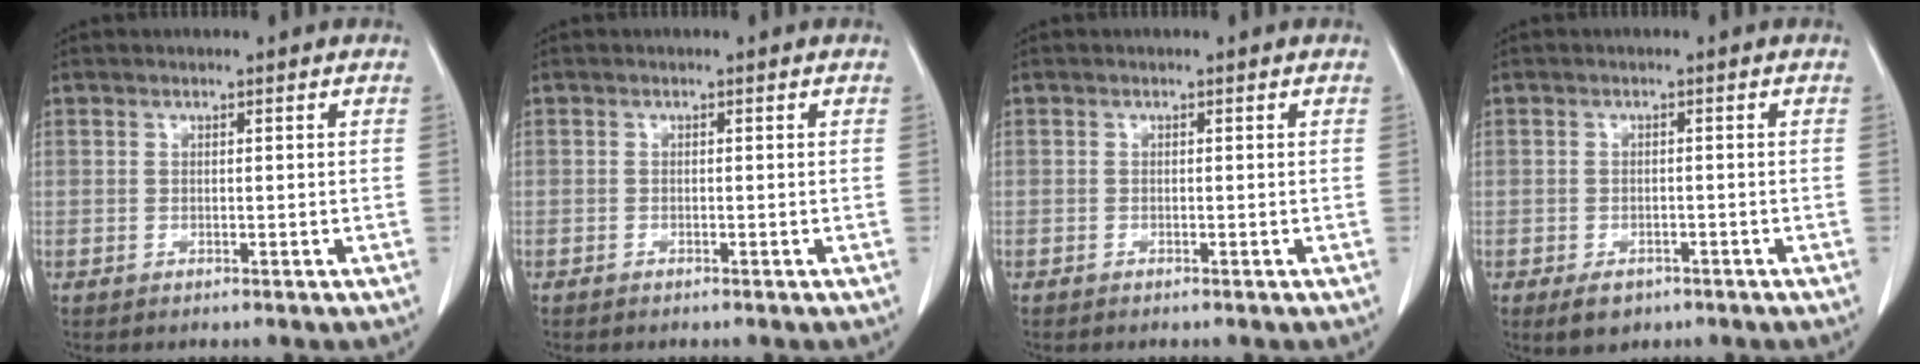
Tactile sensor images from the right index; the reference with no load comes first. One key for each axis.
{"total": 0.0}
{"total": 0.0}
{"total": 3.3, "fx": -2.0, "fy": 2.1, "fz": 1.5, "tx": -0.024, "ty": -0.001, "tz": -0.022}